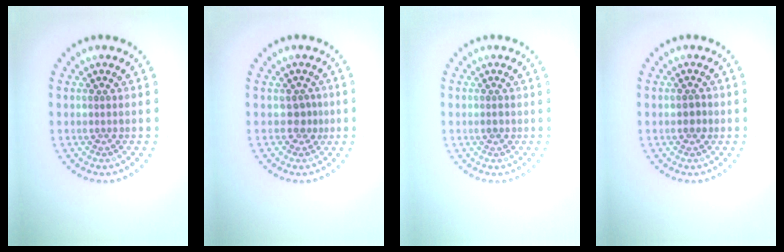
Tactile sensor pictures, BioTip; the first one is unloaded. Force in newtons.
{"total": 1.4, "press": 1.1, "slide": 0.8}
{"total": 1.0, "press": 1.0, "slide": 0.1}
{"total": 1.2, "press": 1.2, "slide": 0.2}